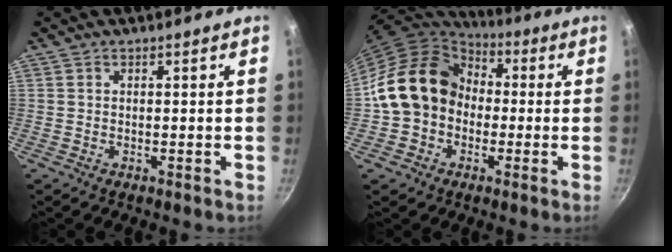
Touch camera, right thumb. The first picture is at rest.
{"total": 16.0, "force": [-0.6, 13.2, 8.9], "torque": [-0.122, 0.045, -0.022]}